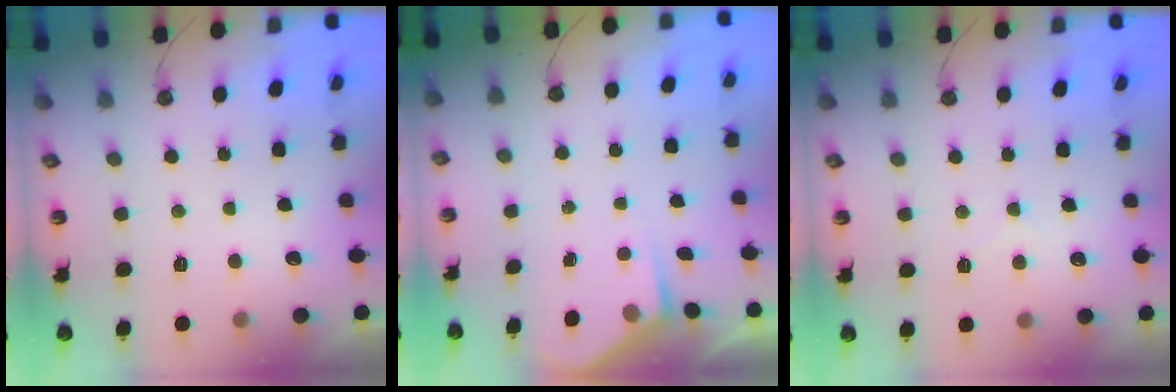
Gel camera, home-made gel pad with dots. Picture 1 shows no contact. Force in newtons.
{"total": 2.5, "press": 2.5, "slide": 0.4}
{"total": 5.0, "press": 4.9, "slide": 0.7}